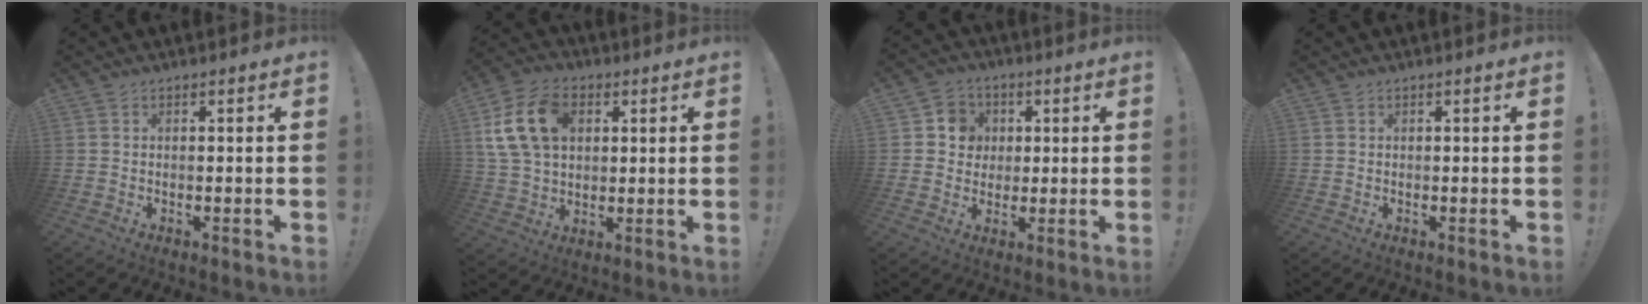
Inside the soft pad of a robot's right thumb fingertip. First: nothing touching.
{"total": 15.7, "force": [4.9, 11.1, 9.9], "torque": [-0.185, -0.005, 0.097]}
{"total": 7.6, "force": [1.2, 7.3, 1.8], "torque": [-0.024, -0.001, 0.026]}
{"total": 0.0}